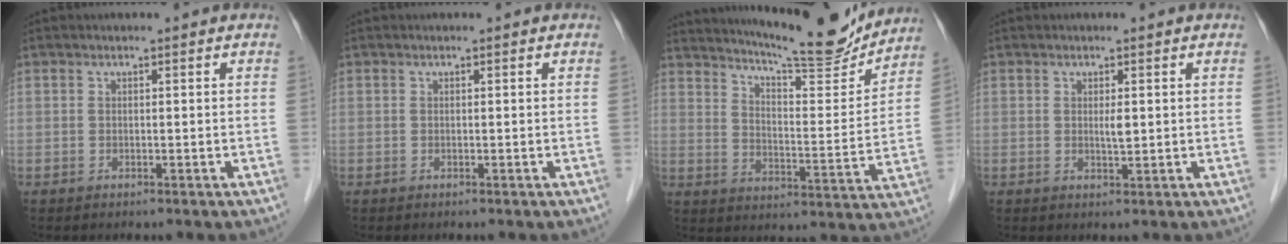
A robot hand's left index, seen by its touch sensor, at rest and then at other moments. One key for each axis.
{"total": 0.0}
{"total": 17.8, "fx": 16.5, "fy": 1.4, "fz": 6.7, "tx": -0.110, "ty": -0.034, "tz": 0.229}
{"total": 1.5, "fx": 0.3, "fy": 0.3, "fz": 1.4, "tx": -0.026, "ty": -0.001, "tz": 0.006}